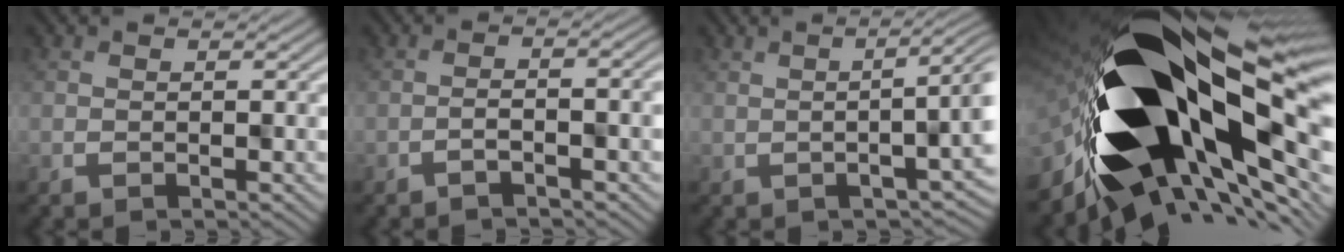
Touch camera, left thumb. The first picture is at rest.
{"total": 2.6, "force": [-1.4, 0.5, 2.1], "torque": [-0.023, 0.009, -0.028]}
{"total": 3.8, "force": [0.6, 0.5, 3.8], "torque": [-0.048, 0.006, 0.010]}
{"total": 21.3, "force": [-0.1, 10.3, 18.7], "torque": [-0.356, -0.068, 0.001]}